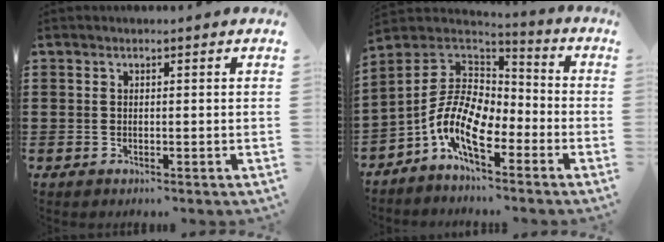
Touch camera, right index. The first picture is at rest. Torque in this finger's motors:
{"motor_torque": [2.14, 0.00, 1.05, 0.21]}